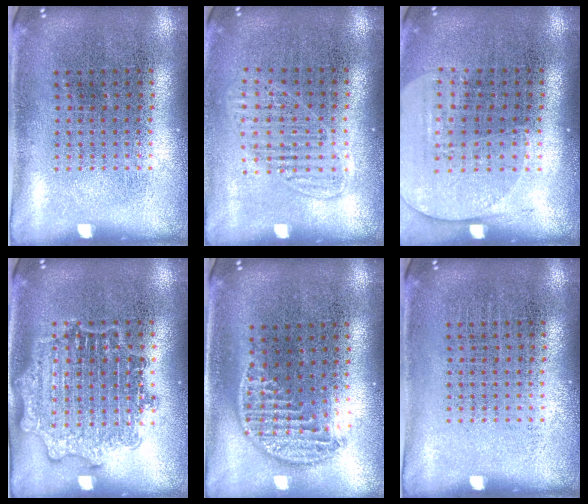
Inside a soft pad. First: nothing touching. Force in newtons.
{"total": 1.3, "press": 1.1, "slide": 0.6}
{"total": 1.5, "press": 1.4, "slide": 0.6}
{"total": 1.8, "press": 1.7, "slide": 0.2}
{"total": 1.3, "press": 1.2, "slide": 0.7}
{"total": 0.0}